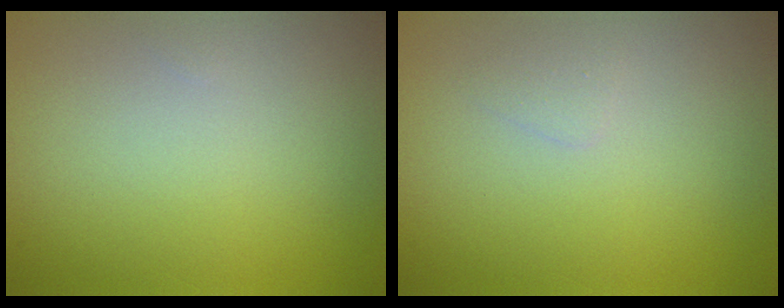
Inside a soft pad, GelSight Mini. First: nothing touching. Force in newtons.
{"total": 0.7, "press": 0.7, "slide": 0.0}